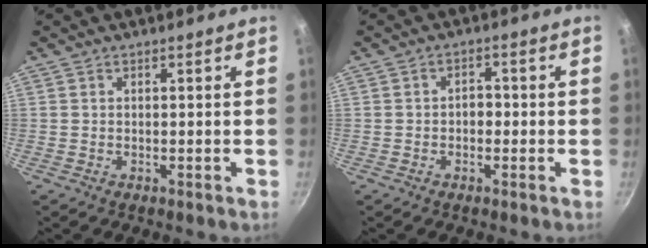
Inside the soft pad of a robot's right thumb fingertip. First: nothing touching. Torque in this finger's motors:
{"motor_torque": [-0.34, 0.27, 0.08, 0.29, 0.01]}